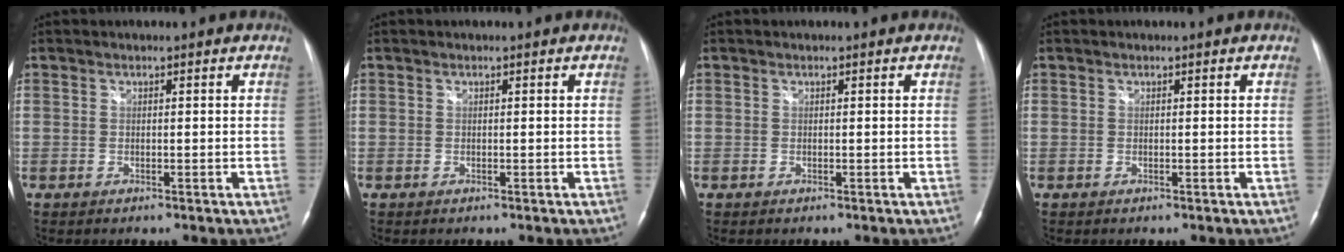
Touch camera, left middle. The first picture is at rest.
{"total": 0.0}
{"total": 0.0}
{"total": 0.0}